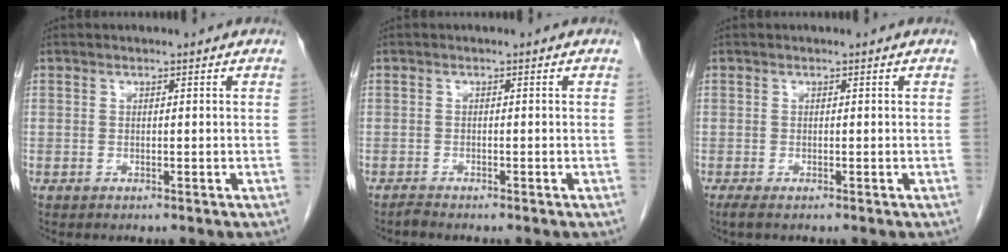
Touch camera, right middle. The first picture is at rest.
{"total": 0.8, "force": [-0.8, 0.0, 0.1], "torque": [-0.007, -0.002, -0.015]}
{"total": 1.3, "force": [-1.0, 0.2, 0.8], "torque": [-0.018, -0.006, -0.015]}